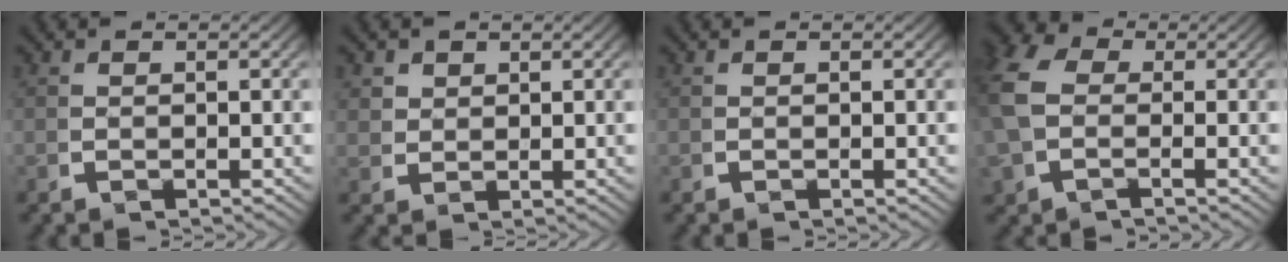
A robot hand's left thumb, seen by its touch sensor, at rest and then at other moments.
{"total": 2.0, "force": [1.5, 1.1, 0.6], "torque": [-0.009, -0.003, 0.036]}
{"total": 0.0}
{"total": 6.2, "force": [0.9, 4.6, 4.0], "torque": [-0.110, -0.001, 0.010]}